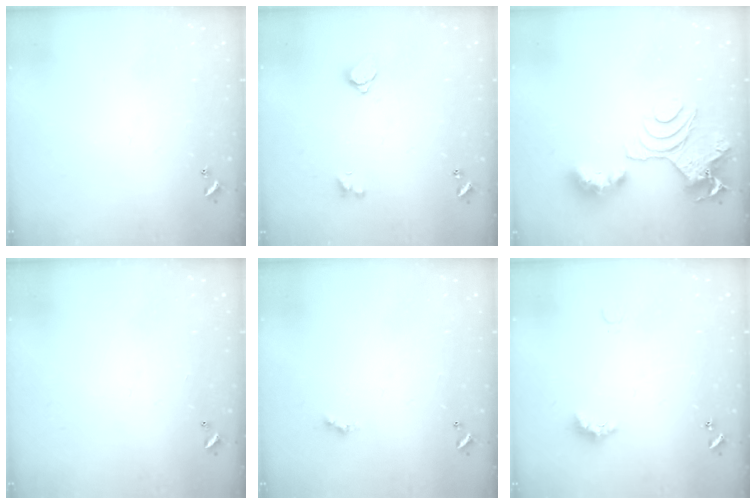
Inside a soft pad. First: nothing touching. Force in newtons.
{"total": 1.5, "press": 1.5, "slide": 0.4}
{"total": 10.0, "press": 9.9, "slide": 1.2}
{"total": 2.9, "press": 2.9, "slide": 0.1}
{"total": 0.5, "press": 0.4, "slide": 0.3}
{"total": 2.9, "press": 2.8, "slide": 0.6}